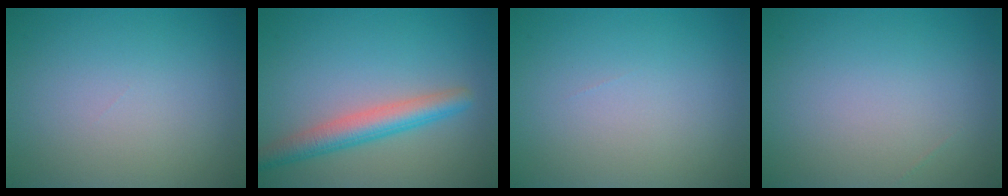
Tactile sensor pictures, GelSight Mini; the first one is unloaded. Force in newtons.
{"total": 3.9, "press": 3.9, "slide": 0.1}
{"total": 0.0}
{"total": 0.0}